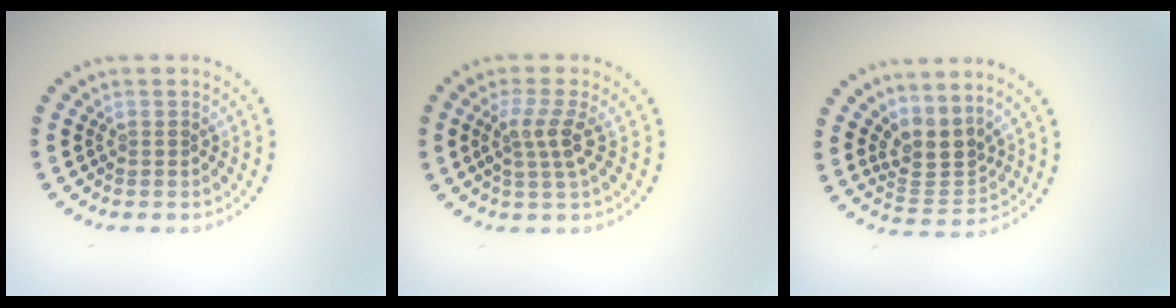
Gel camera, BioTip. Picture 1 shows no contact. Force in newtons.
{"total": 2.5, "press": 1.9, "slide": 1.7}
{"total": 3.4, "press": 2.6, "slide": 2.2}